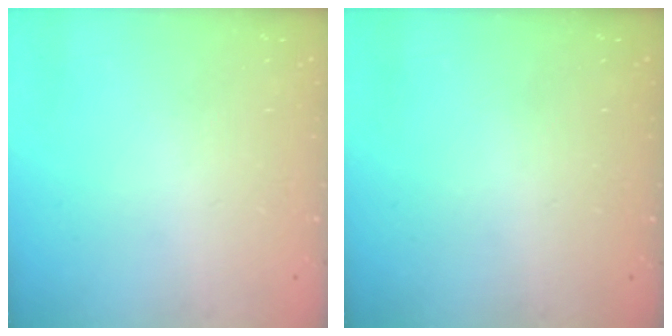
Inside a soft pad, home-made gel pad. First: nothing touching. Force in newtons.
{"total": 0.0}